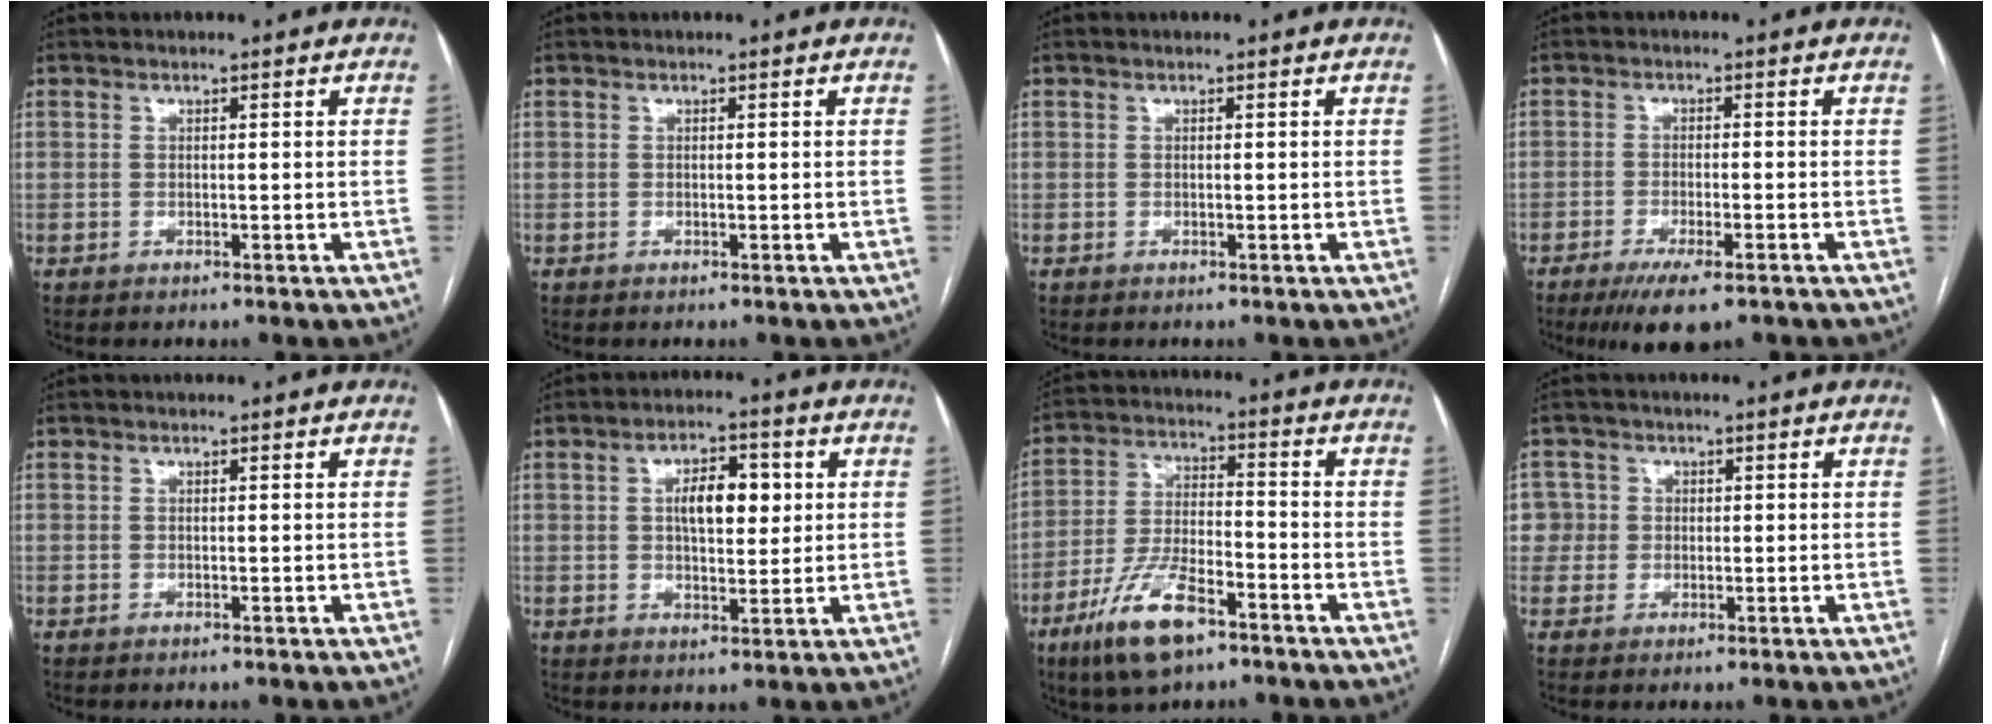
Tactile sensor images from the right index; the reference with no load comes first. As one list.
[{"total": 0.0}, {"total": 0.0}, {"total": 7.3, "force": [-4.9, 1.3, 5.2], "torque": [-0.082, -0.016, -0.075]}, {"total": 0.0}, {"total": 7.1, "force": [1.5, 3.1, 6.2], "torque": [-0.104, 0.013, 0.026]}, {"total": 12.9, "force": [-7.9, 4.1, 9.3], "torque": [-0.194, -0.006, -0.144]}, {"total": 4.4, "force": [0.7, 4.3, -0.1], "torque": [0.018, 0.017, 0.012]}]